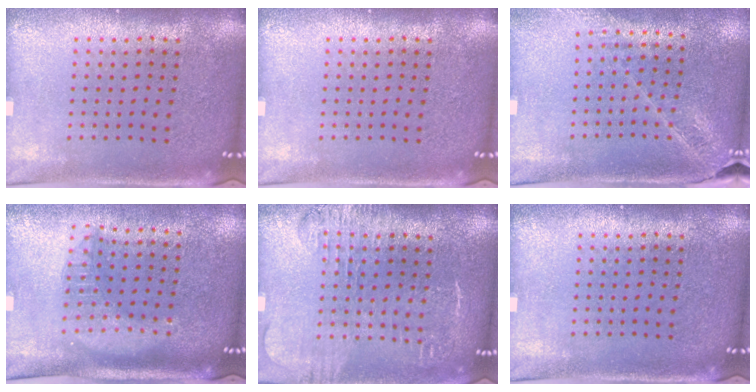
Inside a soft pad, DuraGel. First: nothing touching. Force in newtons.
{"total": 0.0}
{"total": 1.5, "press": 1.5, "slide": 0.2}
{"total": 1.8, "press": 1.5, "slide": 0.9}
{"total": 1.7, "press": 1.5, "slide": 0.8}
{"total": 0.0}